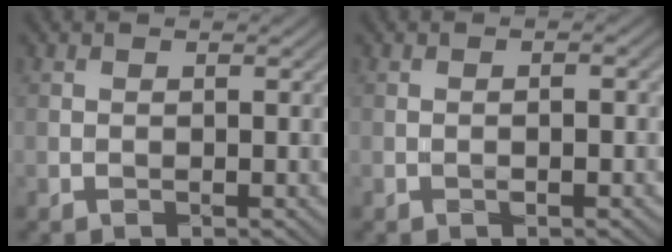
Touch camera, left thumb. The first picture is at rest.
{"total": 0.6, "force": [-0.4, -0.1, 0.5], "torque": [-0.008, 0.003, -0.007]}